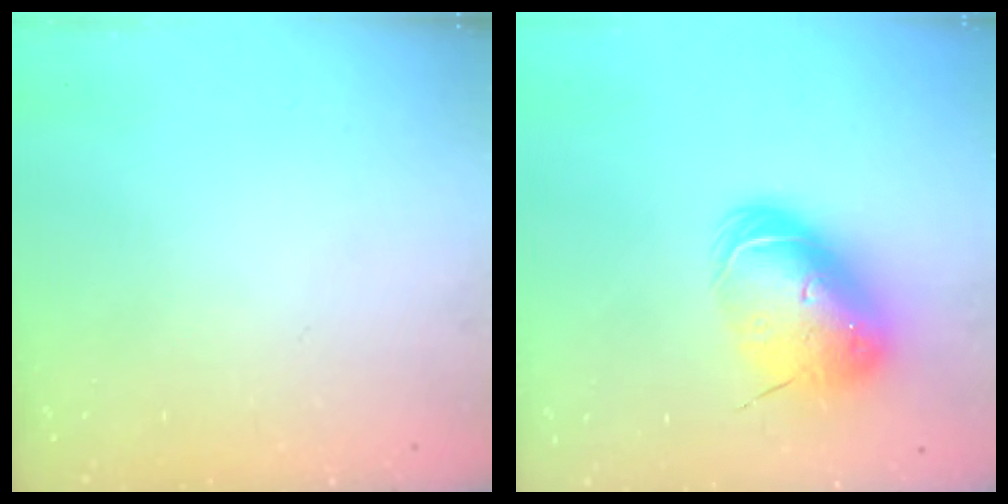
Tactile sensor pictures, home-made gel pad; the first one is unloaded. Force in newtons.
{"total": 11.8, "press": 11.7, "slide": 2.0}